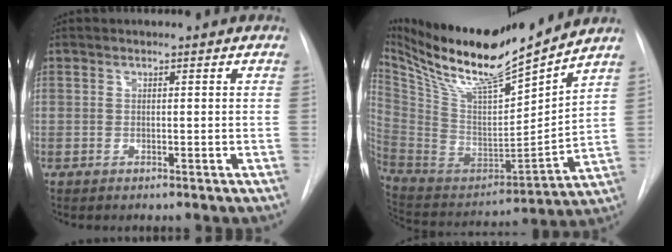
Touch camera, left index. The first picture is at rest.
{"total": 21.7, "force": [18.2, 2.0, 11.7], "torque": [-0.222, -0.014, 0.328]}